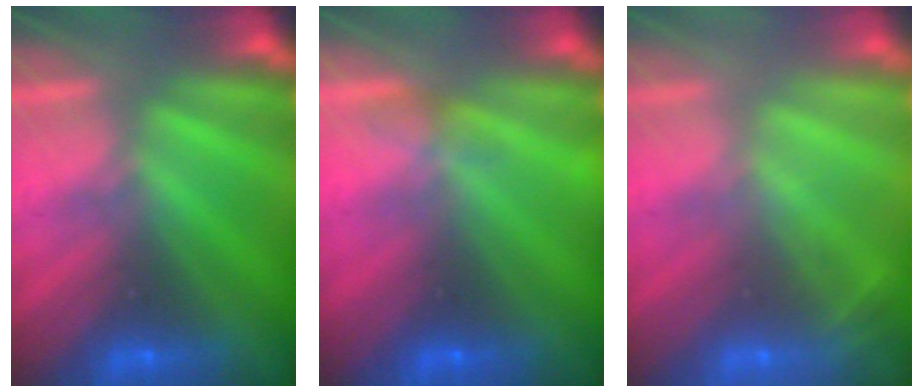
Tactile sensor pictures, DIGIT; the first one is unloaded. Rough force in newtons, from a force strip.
{"total": 3.3}
{"total": 2.0}